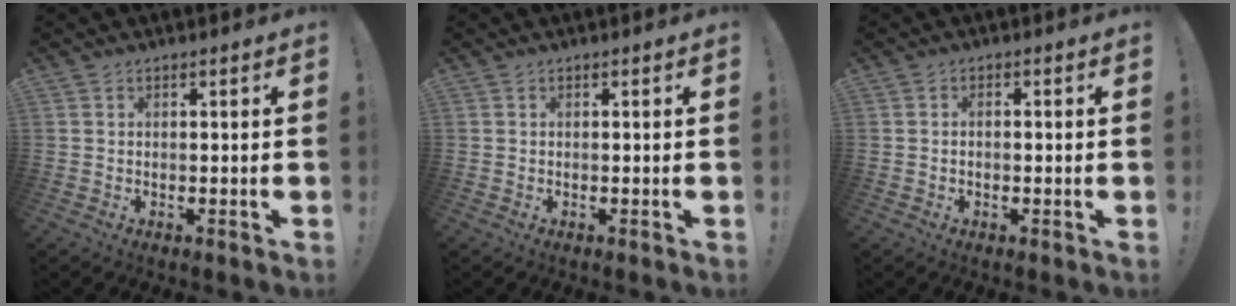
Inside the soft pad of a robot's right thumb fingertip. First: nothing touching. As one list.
[{"total": 0.0}, {"total": 0.9, "force": [-0.4, 0.4, 0.8], "torque": [-0.012, 0.003, -0.008]}]